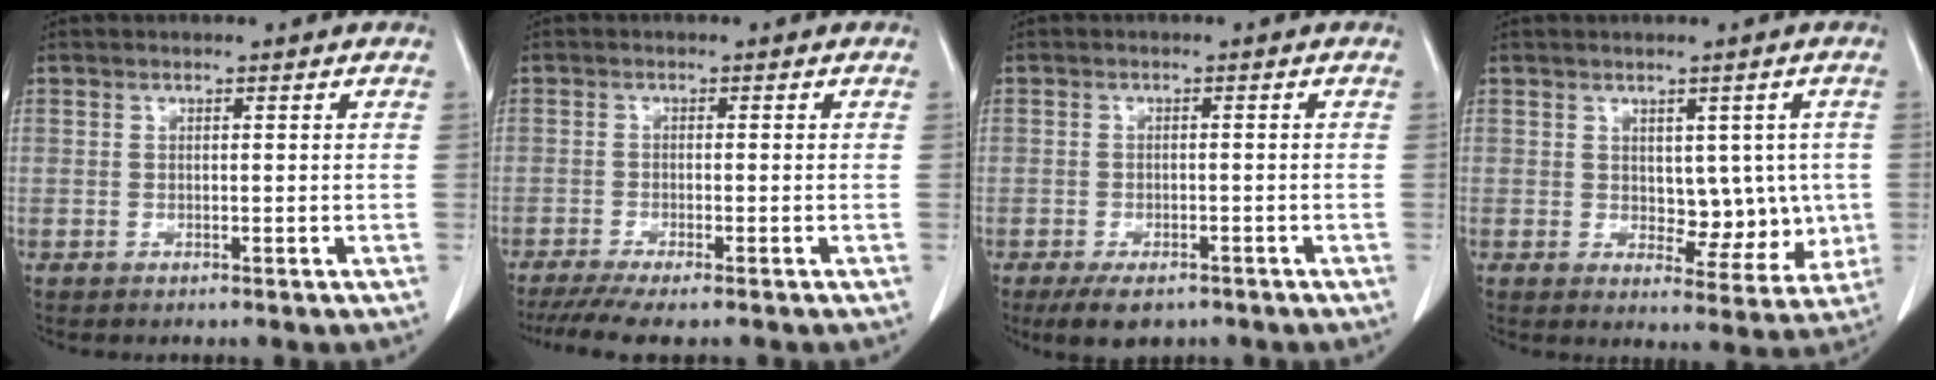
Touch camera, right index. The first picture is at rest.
{"total": 6.8, "force": [-5.5, 0.2, 4.0], "torque": [-0.058, -0.016, -0.089]}
{"total": 5.3, "force": [-3.8, 2.4, 2.7], "torque": [-0.043, -0.006, -0.055]}
{"total": 7.0, "force": [0.5, 4.3, 5.5], "torque": [-0.051, 0.004, 0.021]}